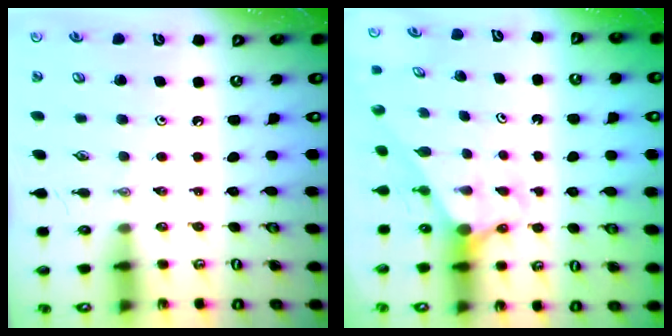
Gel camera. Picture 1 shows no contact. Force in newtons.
{"total": 3.0, "press": 3.0, "slide": 0.0}